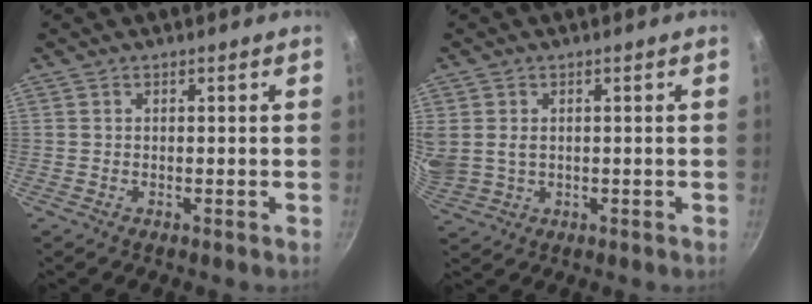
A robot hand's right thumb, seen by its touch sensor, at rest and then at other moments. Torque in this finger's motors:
{"motor_torque": [1.65, 2.00, 1.52, -0.41, 0.16]}